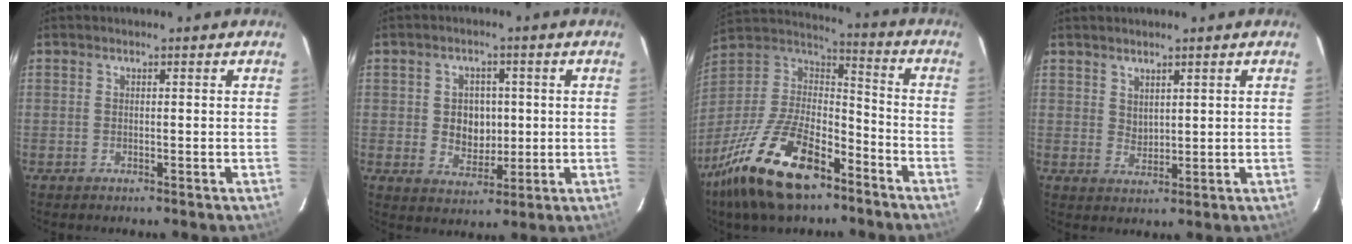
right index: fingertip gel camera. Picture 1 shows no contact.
{"total": 6.3, "force": [0.2, 5.3, 3.4], "torque": [-0.063, 0.006, 0.015]}
{"total": 23.1, "force": [-14.4, 10.0, 15.0], "torque": [-0.313, -0.015, -0.255]}
{"total": 2.7, "force": [2.2, 1.4, 0.8], "torque": [-0.011, 0.000, 0.043]}